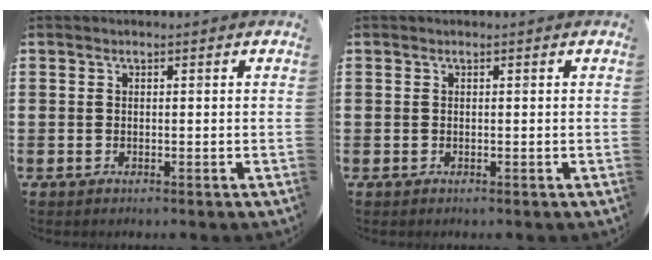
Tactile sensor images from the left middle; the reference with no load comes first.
{"total": 0.0}